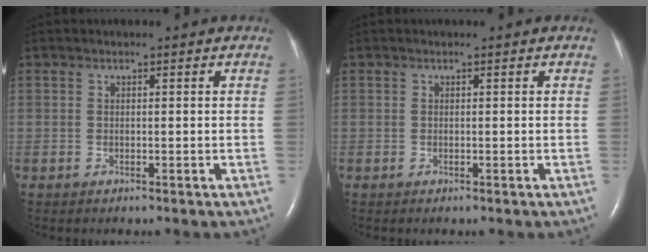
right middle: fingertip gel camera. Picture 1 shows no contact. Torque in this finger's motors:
{"motor_torque": [0.03, 0.03, -0.05, -0.01]}